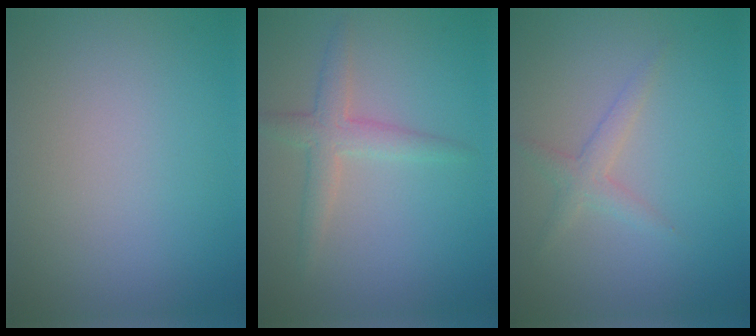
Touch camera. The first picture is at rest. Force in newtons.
{"total": 2.6, "press": 2.6, "slide": 0.1}
{"total": 1.8, "press": 1.8, "slide": 0.1}